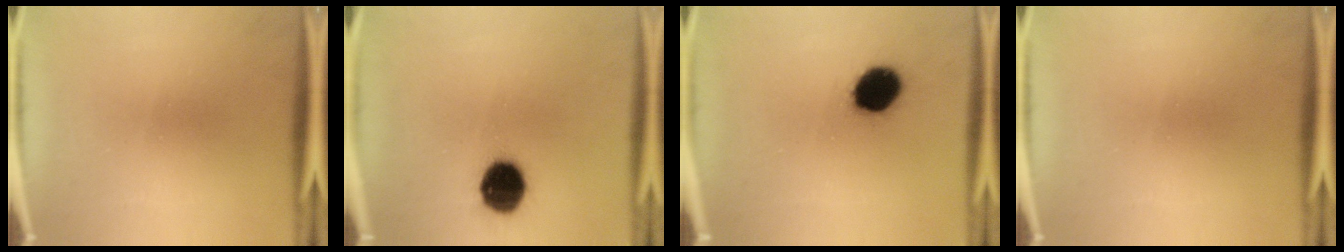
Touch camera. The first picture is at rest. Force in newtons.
{"total": 12.2}
{"total": 10.9}
{"total": 0.0}